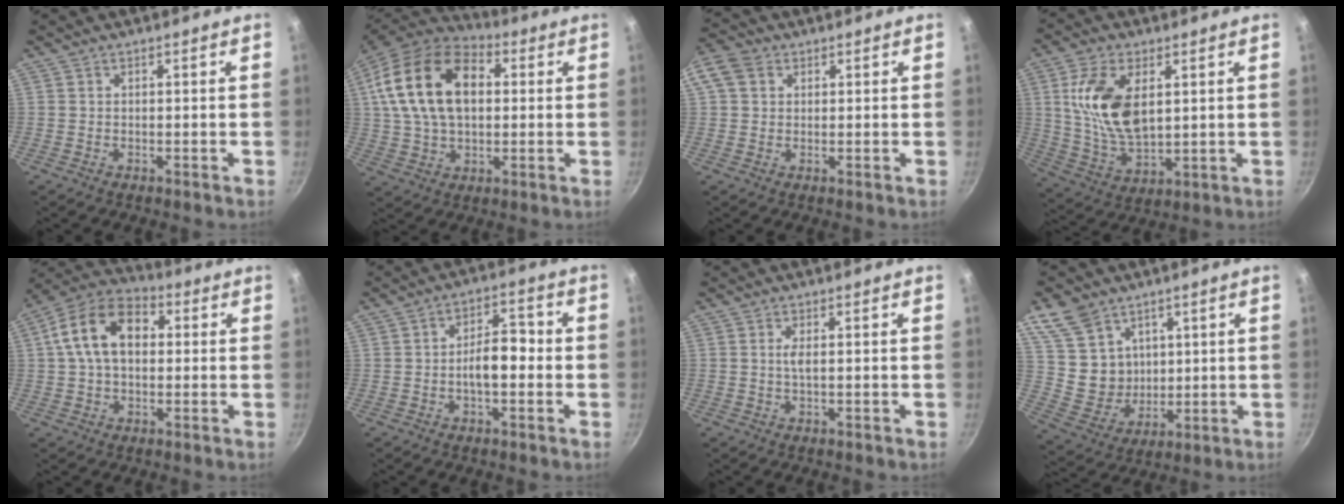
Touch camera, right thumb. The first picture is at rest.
{"total": 20.3, "force": [4.4, 12.9, 15.0], "torque": [-0.255, 0.017, 0.067]}
{"total": 8.1, "force": [2.5, 6.3, 4.4], "torque": [-0.091, 0.013, 0.035]}
{"total": 14.4, "force": [3.4, 7.8, 11.6], "torque": [-0.213, -0.018, 0.074]}
{"total": 13.8, "force": [2.1, 9.2, 10.1], "torque": [-0.151, 0.030, 0.015]}
{"total": 7.1, "force": [-1.2, 3.6, 6.0], "torque": [-0.072, 0.031, -0.024]}
{"total": 1.7, "force": [0.0, 0.2, 1.7], "torque": [-0.039, -0.001, 0.001]}
{"total": 12.8, "force": [6.3, 9.9, 5.1], "torque": [-0.073, -0.029, 0.137]}